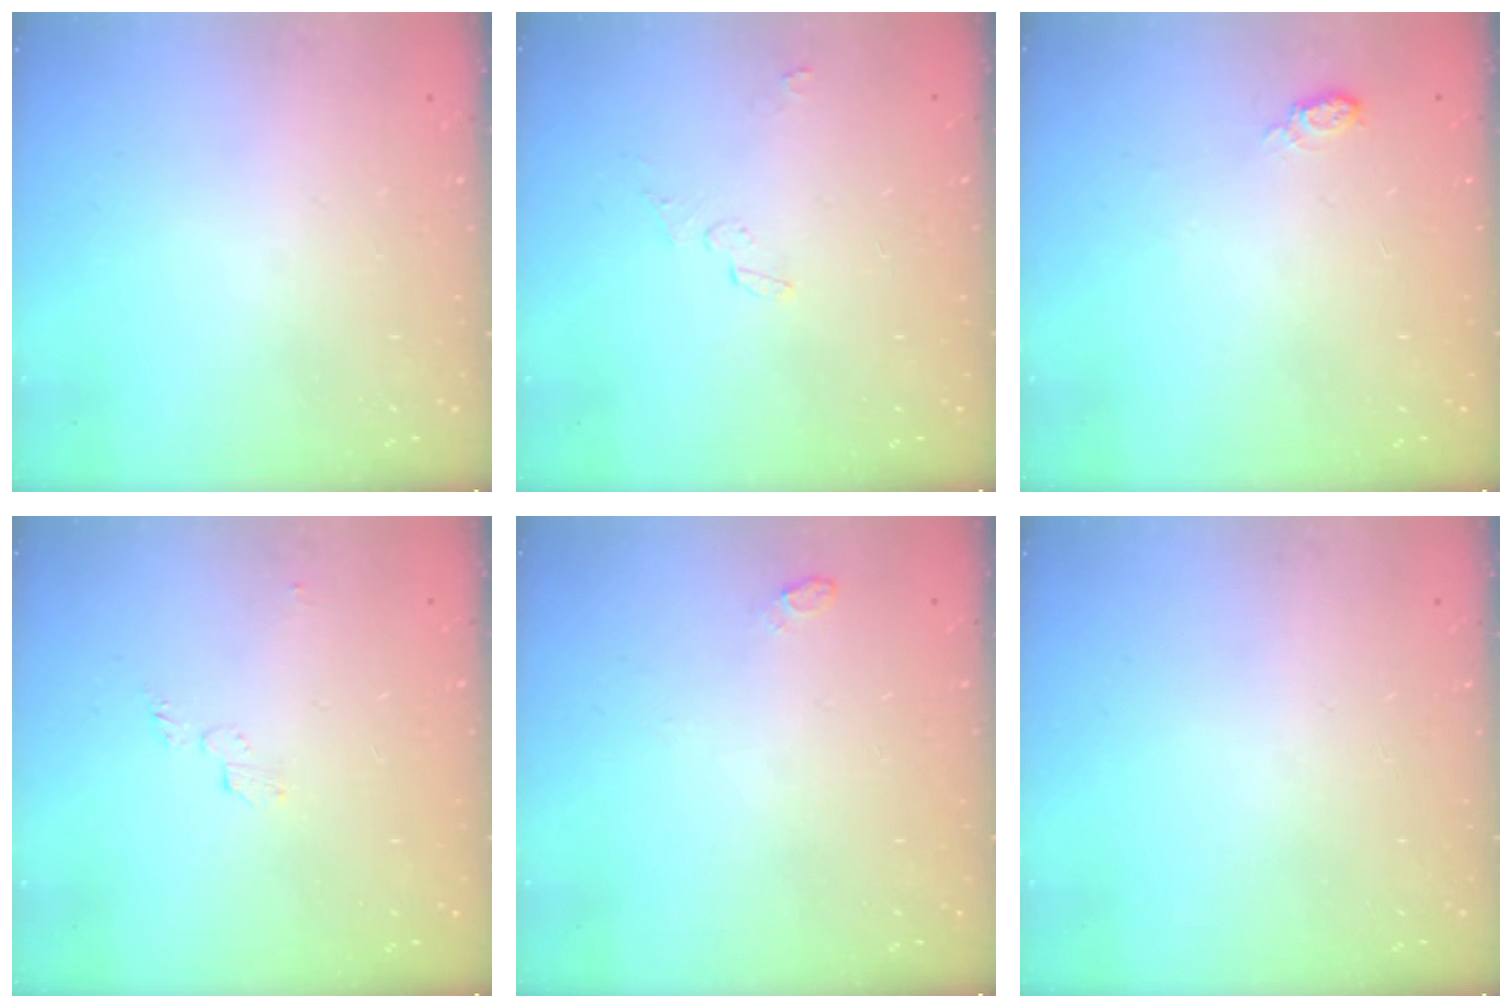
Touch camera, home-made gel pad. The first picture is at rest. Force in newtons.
{"total": 3.0, "press": 2.9, "slide": 0.8}
{"total": 6.1, "press": 6.1, "slide": 0.7}
{"total": 3.6, "press": 3.6, "slide": 0.4}
{"total": 12.2, "press": 4.2, "slide": 11.5}
{"total": 0.0}